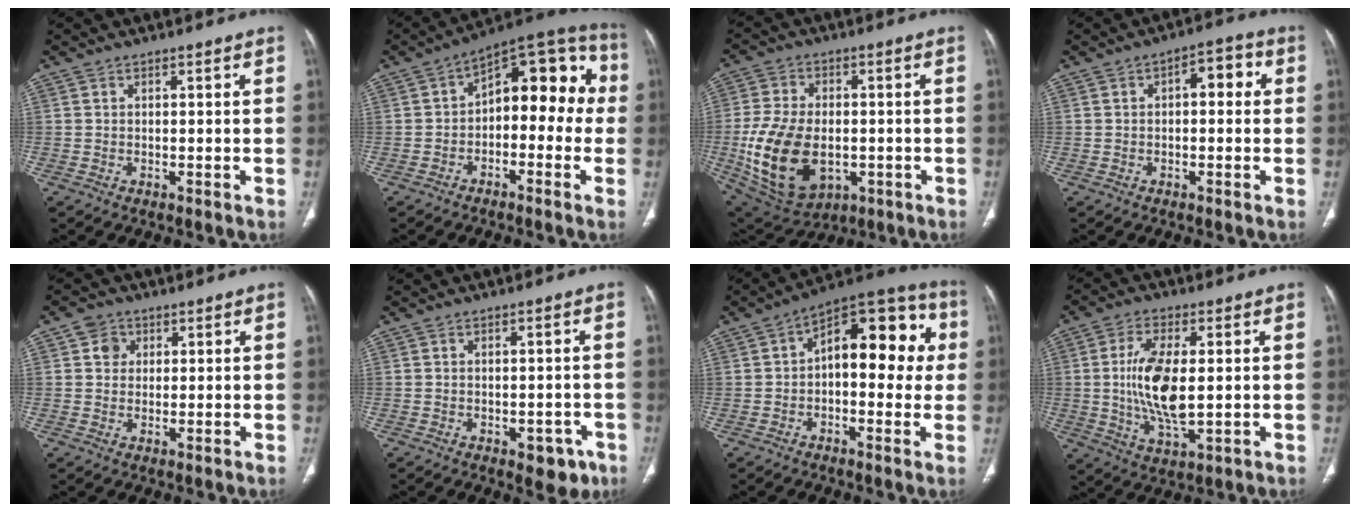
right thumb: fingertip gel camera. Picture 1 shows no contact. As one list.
[{"total": 15.4, "force": [-0.4, 9.0, 12.5], "torque": [-0.109, 0.059, -0.022]}, {"total": 17.8, "force": [-3.2, 11.3, 13.3], "torque": [-0.242, -0.004, -0.032]}, {"total": 5.4, "force": [0.7, 2.8, 4.5], "torque": [-0.043, 0.021, 0.001]}, {"total": 3.5, "force": [1.1, 3.1, 1.1], "torque": [-0.002, -0.001, 0.016]}, {"total": 5.0, "force": [-2.4, 2.9, 3.3], "torque": [-0.019, 0.012, -0.023]}, {"total": 17.6, "force": [1.8, 9.3, 14.8], "torque": [-0.155, 0.043, 0.016]}, {"total": 12.4, "force": [0.4, 5.3, 11.2], "torque": [-0.222, -0.014, 0.012]}]